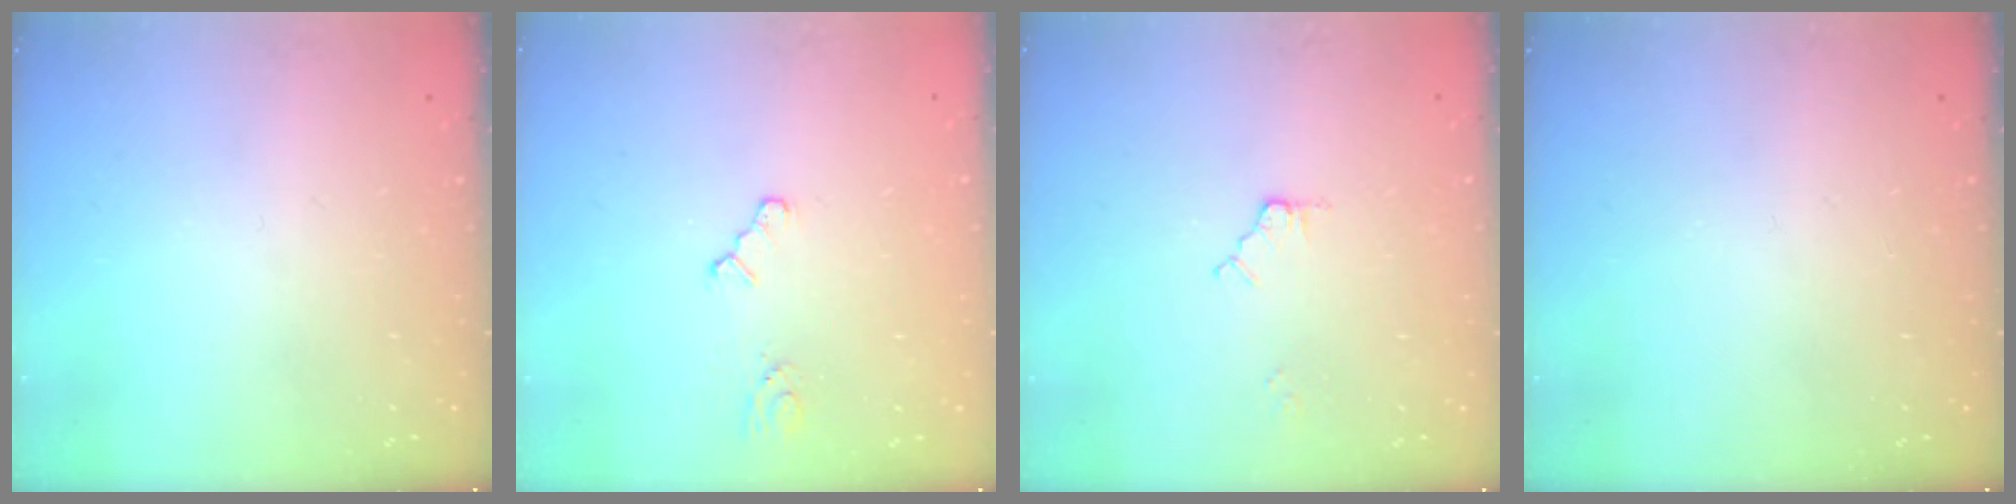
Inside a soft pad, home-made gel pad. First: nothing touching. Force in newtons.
{"total": 2.3, "press": 2.3, "slide": 0.3}
{"total": 3.9, "press": 3.9, "slide": 0.4}
{"total": 0.0}